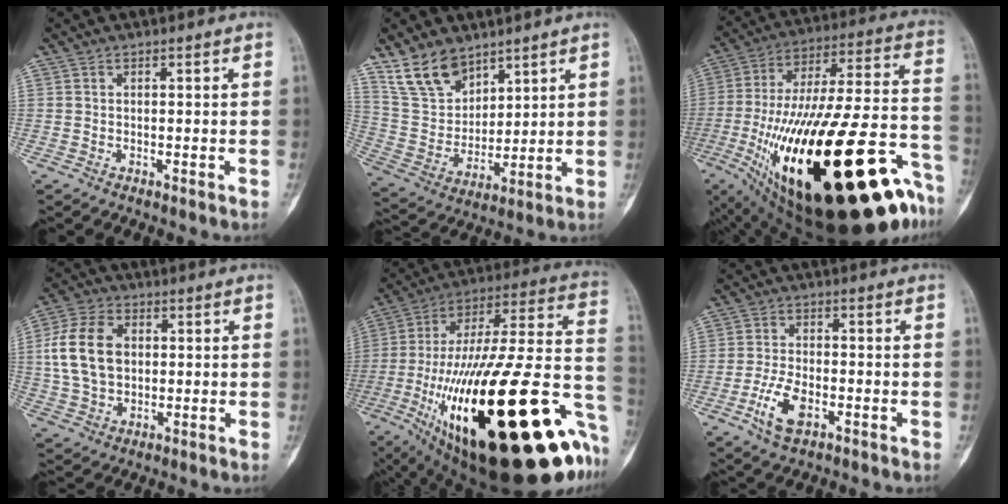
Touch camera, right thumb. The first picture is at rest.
{"total": 11.6, "force": [8.5, 6.5, 4.4], "torque": [-0.070, -0.042, 0.183]}
{"total": 44.9, "force": [-19.4, 14.4, 37.9], "torque": [-0.569, 0.043, -0.302]}
{"total": 13.6, "force": [1.6, 9.5, 9.5], "torque": [-0.165, 0.012, 0.028]}
{"total": 49.1, "force": [-15.1, 15.3, 44.1], "torque": [-0.649, 0.041, -0.235]}
{"total": 7.1, "force": [-3.1, 3.5, 5.4], "torque": [-0.109, 0.011, -0.057]}